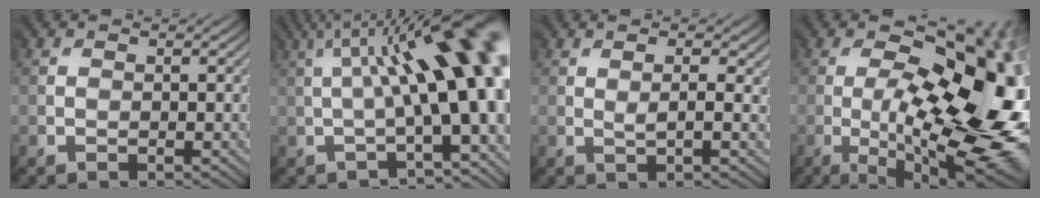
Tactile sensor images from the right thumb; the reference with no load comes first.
{"total": 15.4, "force": [0.8, 4.4, 14.8], "torque": [-0.192, 0.031, 0.024]}
{"total": 3.0, "force": [0.6, 0.7, 2.9], "torque": [-0.048, 0.002, 0.015]}
{"total": 21.2, "force": [-3.5, 8.4, 19.2], "torque": [-0.245, -0.008, -0.060]}